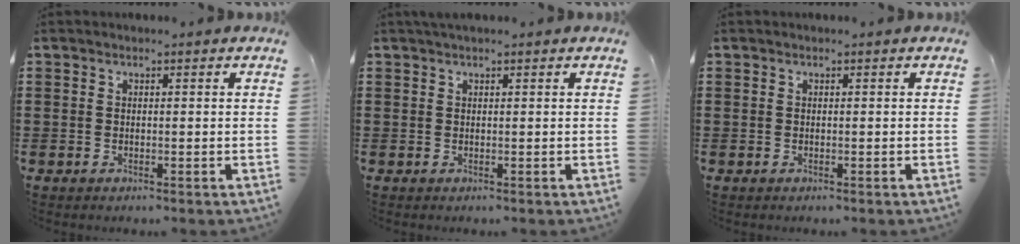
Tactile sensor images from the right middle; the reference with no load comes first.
{"total": 0.7, "force": [0.5, 0.0, 0.5], "torque": [-0.010, 0.002, 0.009]}
{"total": 0.0}